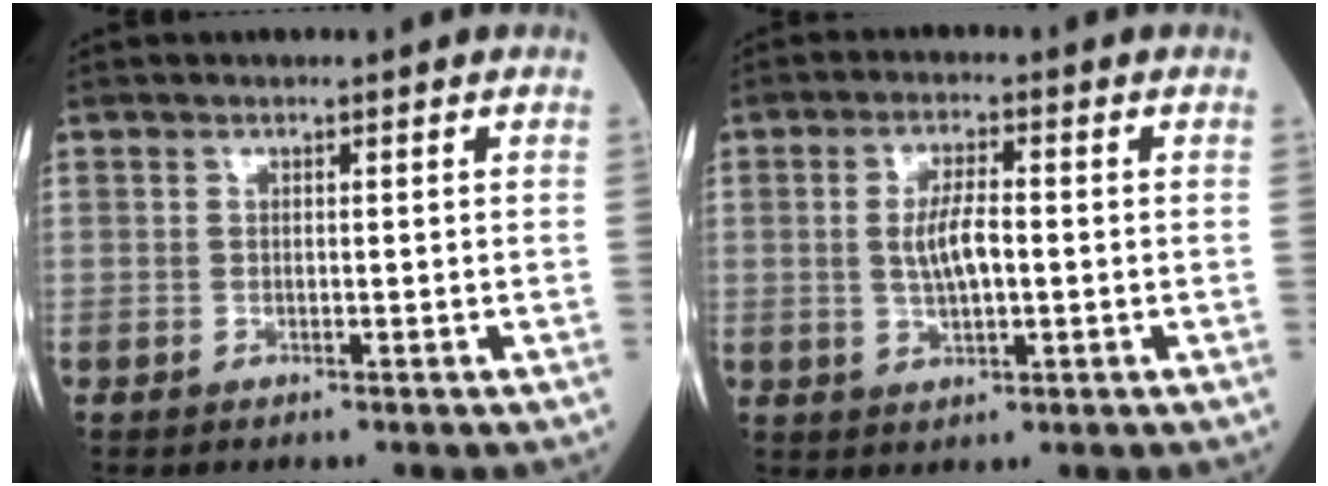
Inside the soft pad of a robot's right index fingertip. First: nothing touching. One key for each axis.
{"total": 5.4, "fx": 0.0, "fy": 1.6, "fz": 5.2, "tx": -0.104, "ty": 0.004, "tz": 0.002}